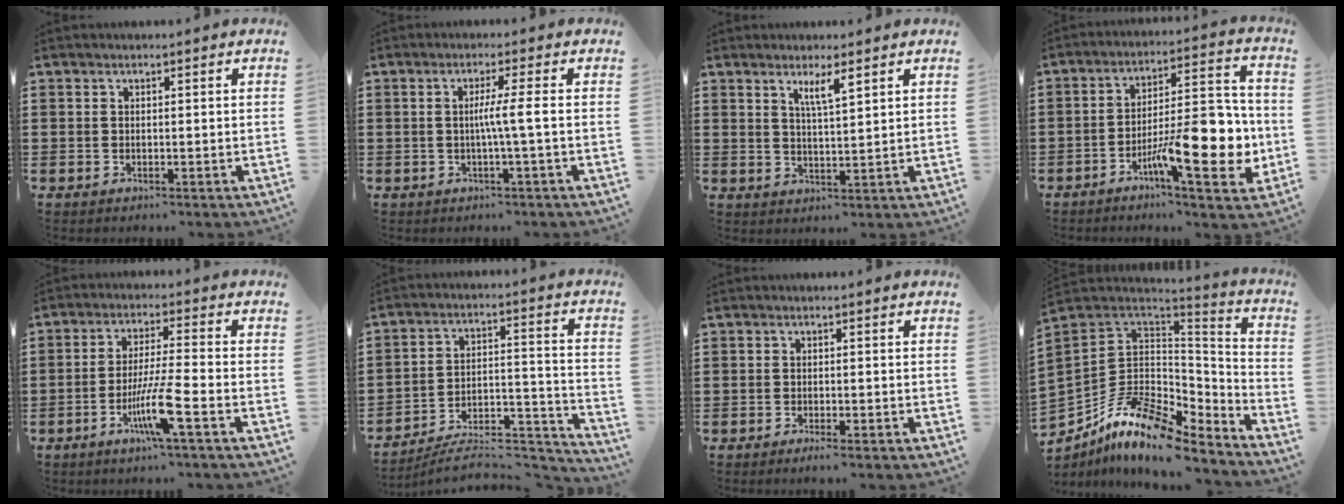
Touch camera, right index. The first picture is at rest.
{"total": 3.7, "force": [-0.4, -0.6, 3.6], "torque": [-0.066, -0.009, -0.012]}
{"total": 3.6, "force": [2.1, 0.6, 2.9], "torque": [-0.061, 0.003, 0.036]}
{"total": 14.9, "force": [-5.1, 4.9, 13.1], "torque": [-0.188, 0.003, -0.084]}
{"total": 8.1, "force": [-3.8, 0.0, 7.2], "torque": [-0.144, -0.013, -0.073]}
{"total": 8.3, "force": [-7.5, 1.9, 2.9], "torque": [-0.037, 0.017, -0.146]}
{"total": 1.2, "force": [-1.0, 0.0, 0.7], "torque": [-0.012, -0.003, -0.019]}
{"total": 12.8, "force": [-8.3, 5.8, 7.8], "torque": [-0.173, 0.014, -0.157]}